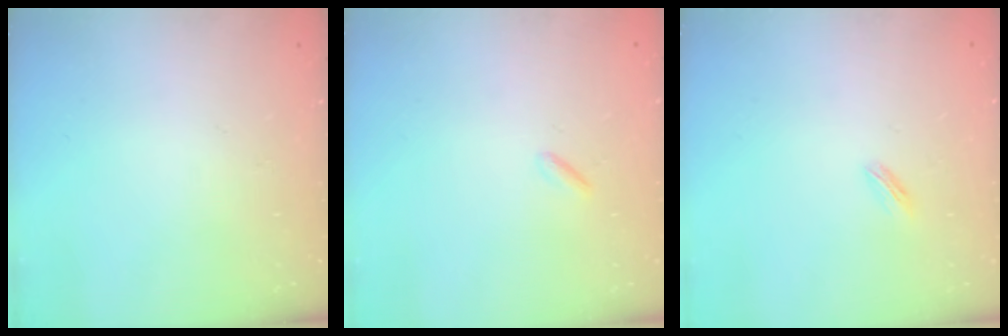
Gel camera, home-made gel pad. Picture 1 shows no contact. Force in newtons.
{"total": 0.9, "press": 0.8, "slide": 0.4}
{"total": 1.3, "press": 1.2, "slide": 0.3}